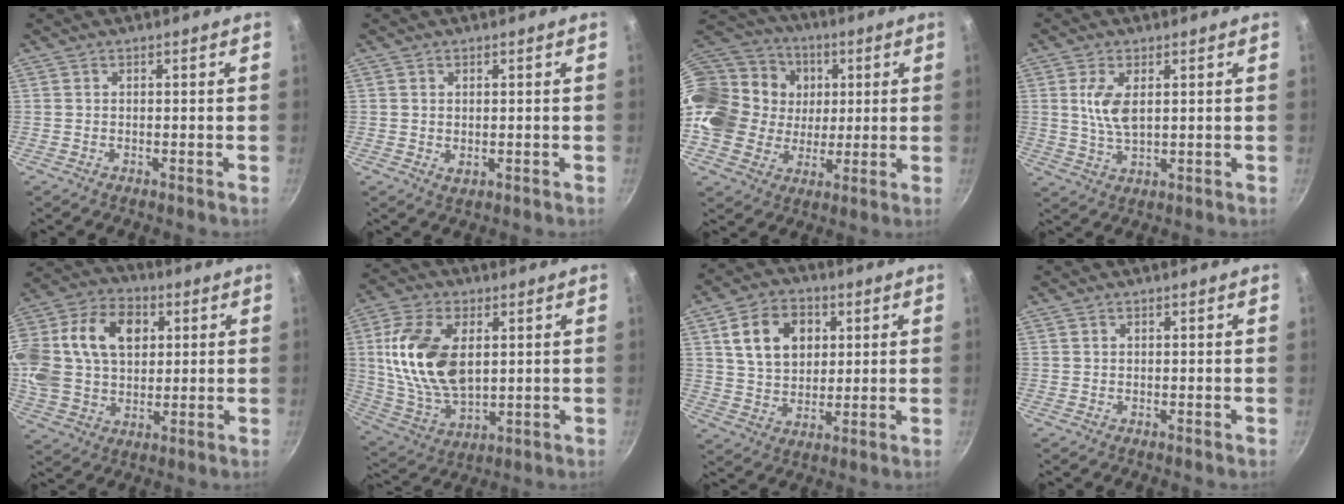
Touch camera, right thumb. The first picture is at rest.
{"total": 1.8, "force": [0.0, 1.2, 1.3], "torque": [-0.022, -0.004, 0.001]}
{"total": 24.3, "force": [4.2, 19.9, 13.3], "torque": [-0.240, 0.027, 0.076]}
{"total": 6.2, "force": [1.4, 2.9, 5.3], "torque": [-0.101, -0.009, 0.029]}
{"total": 25.5, "force": [6.6, 18.0, 16.8], "torque": [-0.350, 0.028, 0.111]}
{"total": 17.2, "force": [3.2, 10.0, 13.6], "torque": [-0.250, -0.011, 0.070]}
{"total": 12.2, "force": [3.7, 8.9, 7.5], "torque": [-0.104, -0.003, 0.063]}
{"total": 0.0}